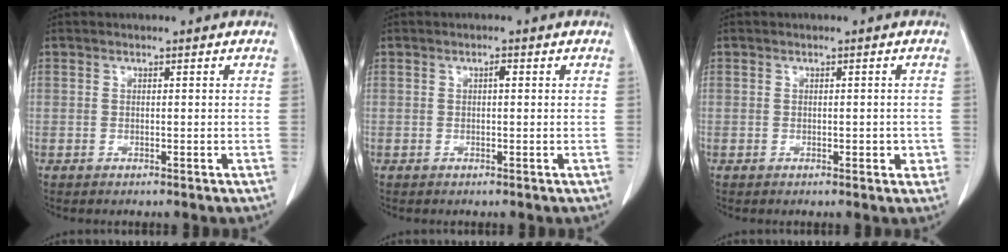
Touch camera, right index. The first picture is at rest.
{"total": 0.9, "force": [0.2, 0.3, 0.8], "torque": [-0.012, 0.003, 0.001]}
{"total": 1.9, "force": [-0.4, 1.2, 1.5], "torque": [-0.009, 0.007, 0.001]}